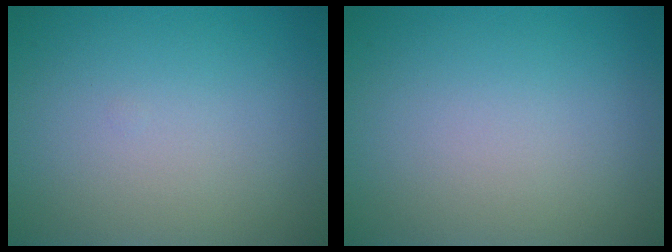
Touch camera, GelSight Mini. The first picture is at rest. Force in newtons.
{"total": 0.0}